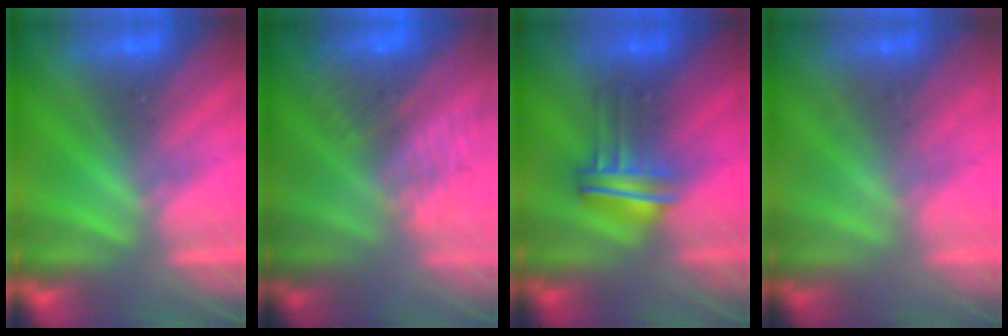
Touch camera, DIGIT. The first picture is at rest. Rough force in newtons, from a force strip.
{"total": 7.4}
{"total": 3.8}
{"total": 1.5}